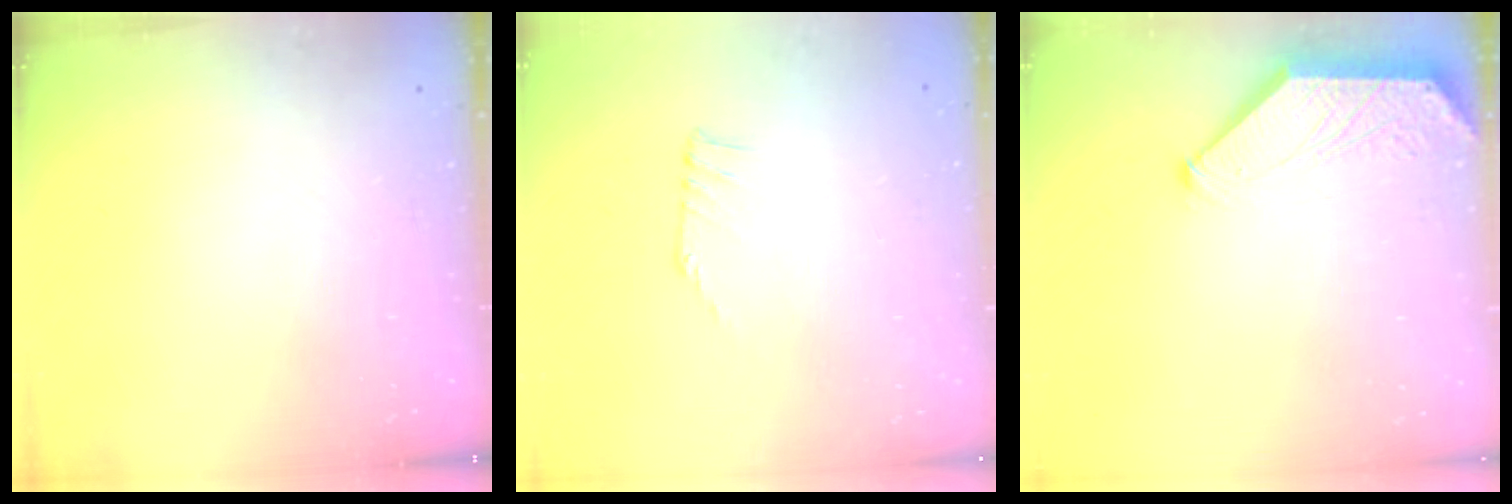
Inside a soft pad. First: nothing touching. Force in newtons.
{"total": 1.1, "press": 1.0, "slide": 0.2}
{"total": 0.7, "press": 0.6, "slide": 0.4}